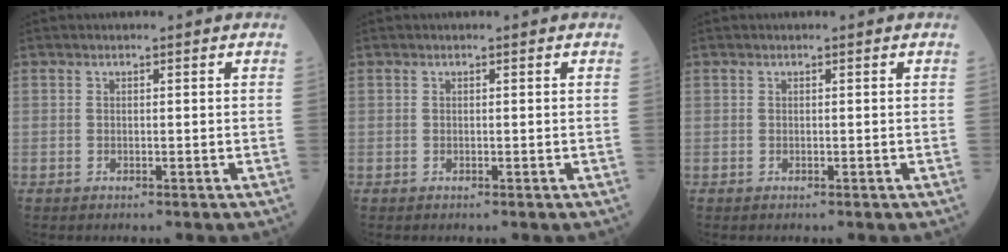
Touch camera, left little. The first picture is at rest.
{"total": 0.0}
{"total": 0.0}